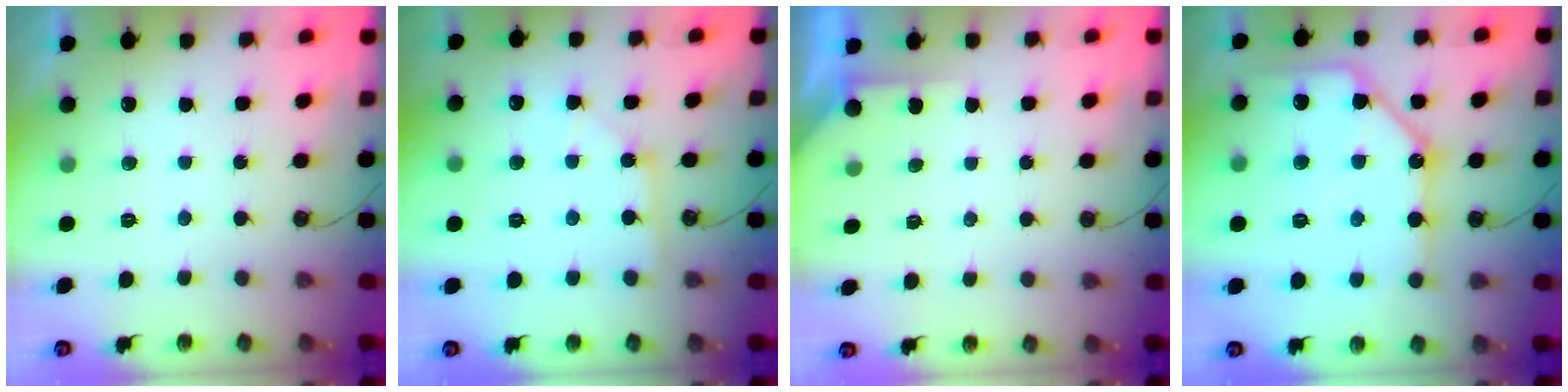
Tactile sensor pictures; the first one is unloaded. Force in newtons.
{"total": 2.7, "press": 2.7, "slide": 0.4}
{"total": 2.5, "press": 2.5, "slide": 0.3}
{"total": 16.8, "press": 16.7, "slide": 1.8}